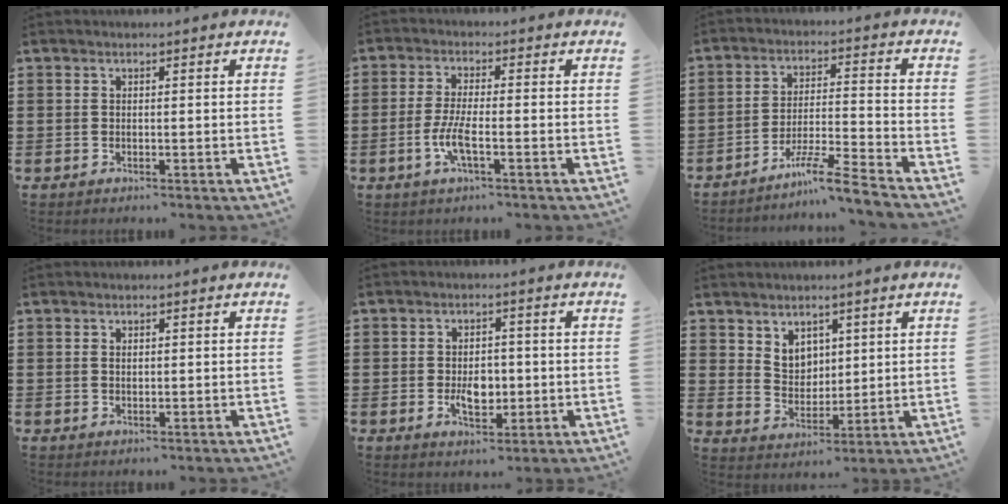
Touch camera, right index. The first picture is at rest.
{"total": 4.8, "force": [-1.8, 1.0, 4.4], "torque": [-0.094, -0.006, -0.038]}
{"total": 6.9, "force": [-6.0, -0.5, 3.4], "torque": [-0.068, -0.008, -0.118]}
{"total": 0.7, "force": [0.2, 0.5, 0.5], "torque": [-0.012, 0.002, 0.004]}
{"total": 4.4, "force": [-0.8, 2.8, 3.4], "torque": [-0.048, -0.001, -0.016]}
{"total": 4.8, "force": [3.2, 3.4, 1.0], "torque": [-0.027, 0.001, 0.058]}